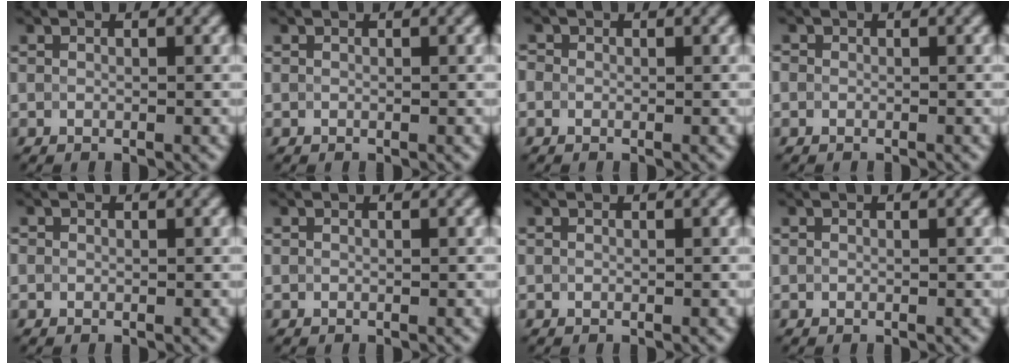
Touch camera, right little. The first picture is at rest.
{"total": 0.0}
{"total": 0.6, "force": [0.0, 0.6, 0.1], "torque": [0.001, -0.005, -0.005]}
{"total": 0.6, "force": [-0.4, 0.5, -0.1], "torque": [0.008, -0.006, -0.009]}
{"total": 0.0}
{"total": 0.0}
{"total": 0.0}
{"total": 0.0}